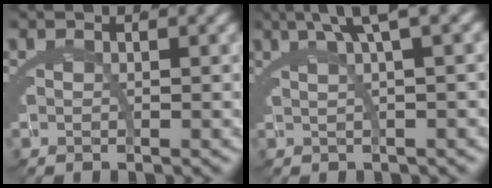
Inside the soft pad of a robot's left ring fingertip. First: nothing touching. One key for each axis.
{"total": 4.5, "fx": 2.8, "fy": -0.6, "fz": 3.5, "tx": -0.034, "ty": 0.029, "tz": 0.043}